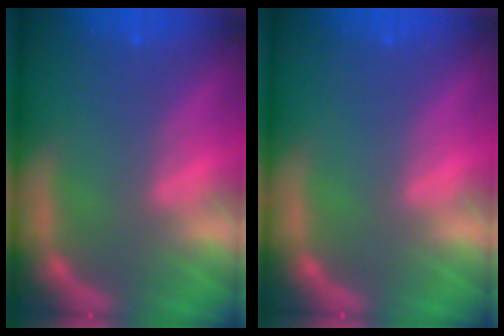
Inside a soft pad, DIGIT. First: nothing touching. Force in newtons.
{"total": 0.0}